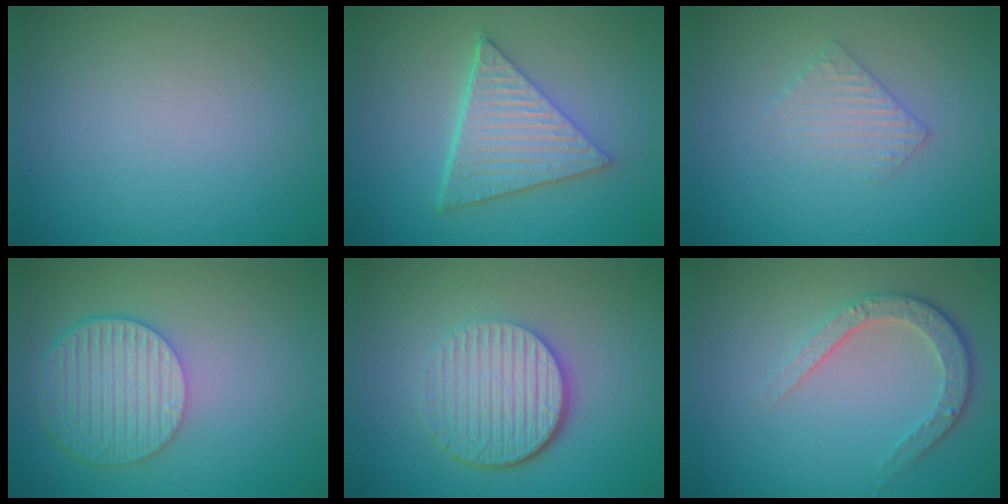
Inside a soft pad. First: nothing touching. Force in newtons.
{"total": 6.1, "press": 4.5, "slide": 4.1}
{"total": 1.9, "press": 1.9, "slide": 0.5}
{"total": 6.1, "press": 4.5, "slide": 4.2}
{"total": 6.0, "press": 4.2, "slide": 4.3}
{"total": 3.4, "press": 2.7, "slide": 2.1}